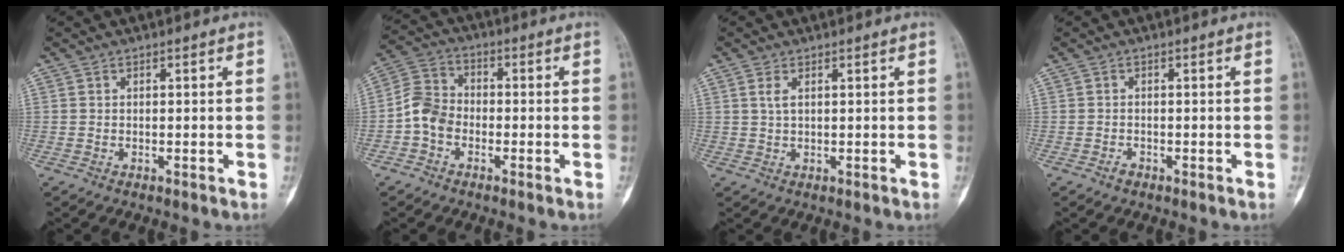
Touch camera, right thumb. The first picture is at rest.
{"total": 6.4, "force": [-2.1, 4.9, 3.6], "torque": [-0.058, 0.024, -0.054]}
{"total": 1.0, "force": [0.4, 0.5, 0.7], "torque": [-0.015, 0.004, 0.008]}
{"total": 1.0, "force": [-0.7, 0.7, 0.3], "torque": [-0.004, 0.002, -0.014]}